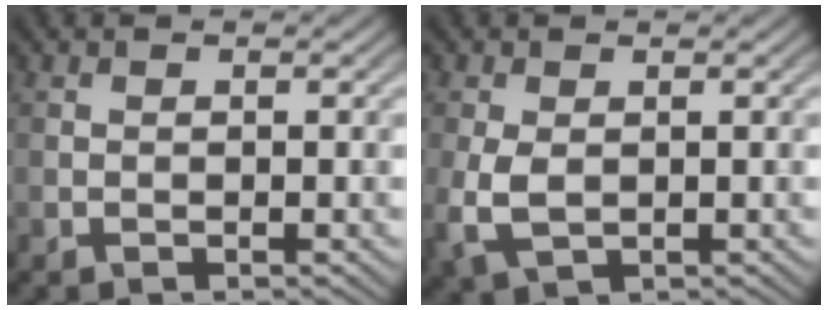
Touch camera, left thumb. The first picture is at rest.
{"total": 4.6, "force": [-0.5, 2.8, 3.6], "torque": [-0.105, -0.009, -0.008]}